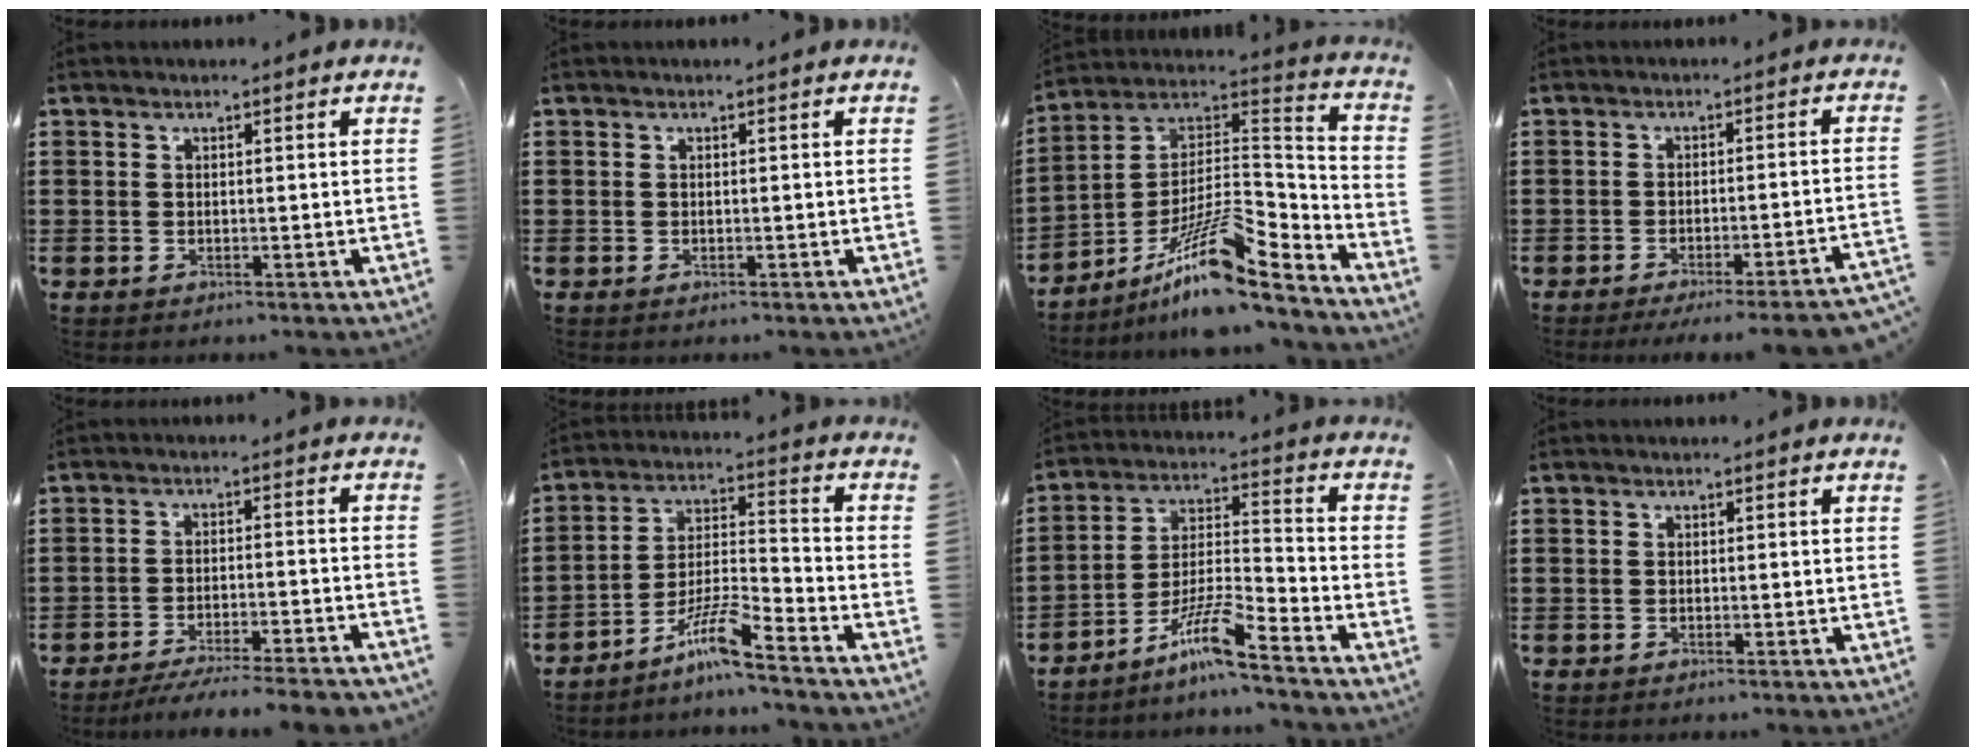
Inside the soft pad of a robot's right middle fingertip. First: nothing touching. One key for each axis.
{"total": 0.0}
{"total": 13.2, "fx": -8.0, "fy": 2.7, "fz": 10.1, "tx": -0.198, "ty": -0.009, "tz": -0.155}
{"total": 3.1, "fx": -2.7, "fy": -0.5, "fz": 1.5, "tx": -0.025, "ty": -0.005, "tz": -0.055}
{"total": 4.6, "fx": -4.3, "fy": -0.2, "fz": 1.6, "tx": -0.032, "ty": -0.007, "tz": -0.087}
{"total": 7.8, "fx": -6.1, "fy": 0.6, "fz": 4.9, "tx": -0.105, "ty": -0.006, "tz": -0.119}
{"total": 9.1, "fx": -6.9, "fy": 0.6, "fz": 5.9, "tx": -0.126, "ty": -0.006, "tz": -0.137}
{"total": 0.0}